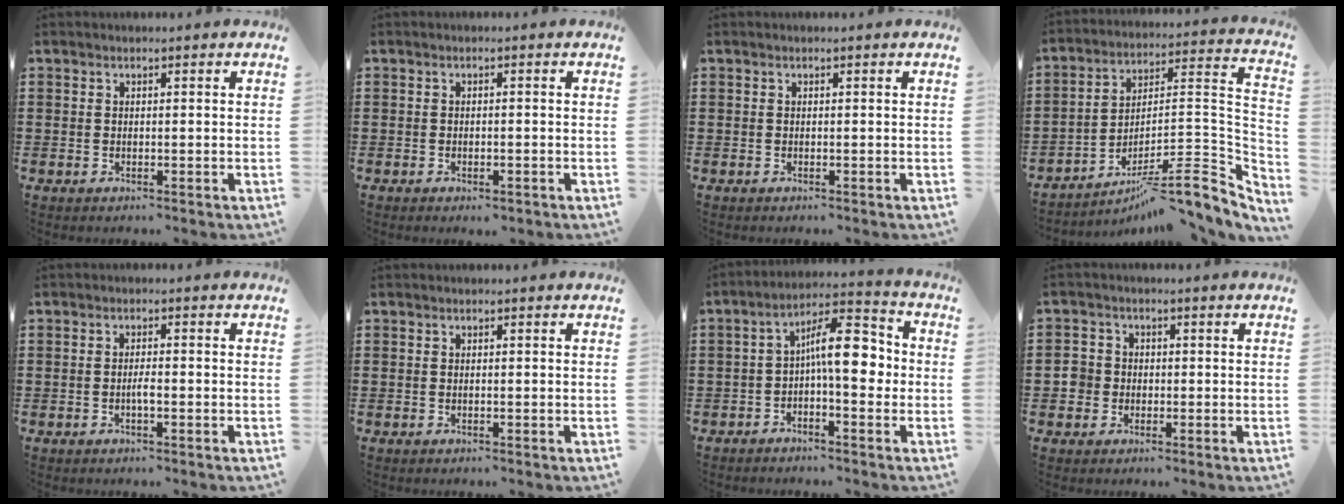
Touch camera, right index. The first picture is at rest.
{"total": 0.9, "force": [-0.8, 0.2, 0.5], "torque": [-0.013, -0.004, -0.014]}
{"total": 0.0}
{"total": 8.9, "force": [-5.9, 1.3, 6.5], "torque": [-0.093, -0.009, -0.122]}
{"total": 1.7, "force": [-0.6, 0.4, 1.6], "torque": [-0.030, 0.000, -0.010]}
{"total": 0.0}
{"total": 9.1, "force": [-0.4, 3.2, 8.5], "torque": [-0.139, 0.011, -0.012]}
{"total": 3.0, "force": [-0.8, 2.8, 0.8], "torque": [-0.033, 0.005, -0.021]}